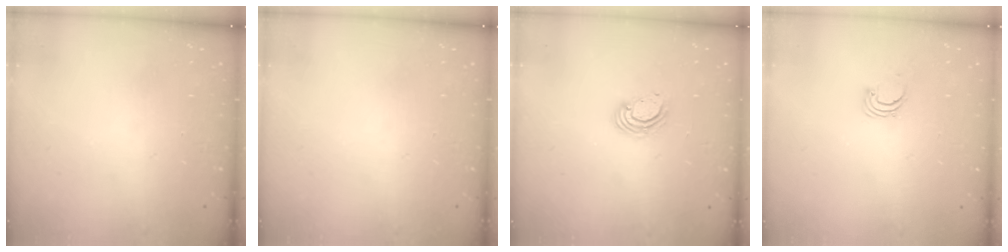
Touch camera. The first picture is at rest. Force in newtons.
{"total": 0.0}
{"total": 3.5, "press": 3.5, "slide": 0.3}
{"total": 1.7, "press": 1.7, "slide": 0.1}